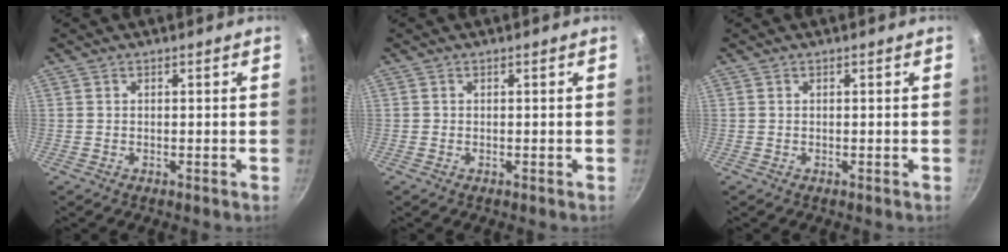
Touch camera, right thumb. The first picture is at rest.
{"total": 0.0}
{"total": 0.0}